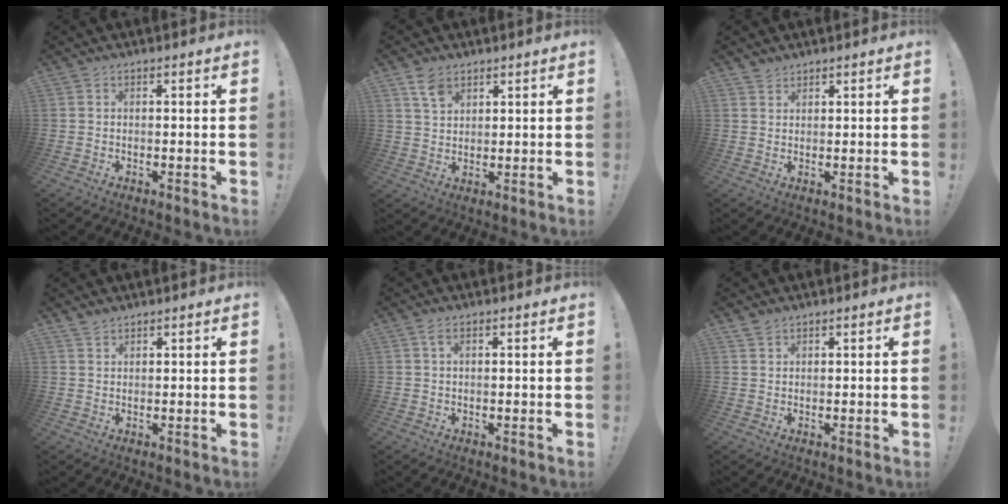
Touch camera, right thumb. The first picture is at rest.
{"total": 5.9, "force": [3.8, 3.6, 2.7], "torque": [-0.045, -0.015, 0.071]}
{"total": 1.9, "force": [1.8, 0.8, 0.2], "torque": [0.005, -0.014, 0.032]}
{"total": 1.9, "force": [1.7, 0.6, 0.5], "torque": [-0.009, -0.009, 0.033]}
{"total": 1.7, "force": [0.9, 0.8, 1.2], "torque": [-0.024, 0.001, 0.015]}
{"total": 1.8, "force": [1.6, 0.8, 0.4], "torque": [-0.008, -0.008, 0.031]}